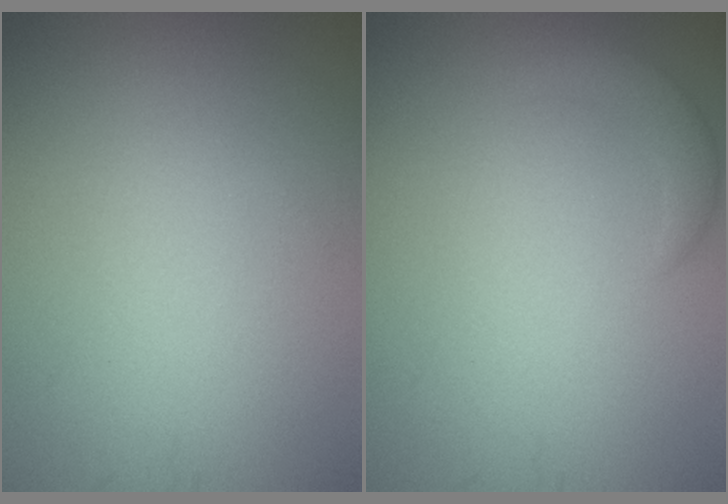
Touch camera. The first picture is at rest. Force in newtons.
{"total": 1.8, "press": 1.8, "slide": 0.1}